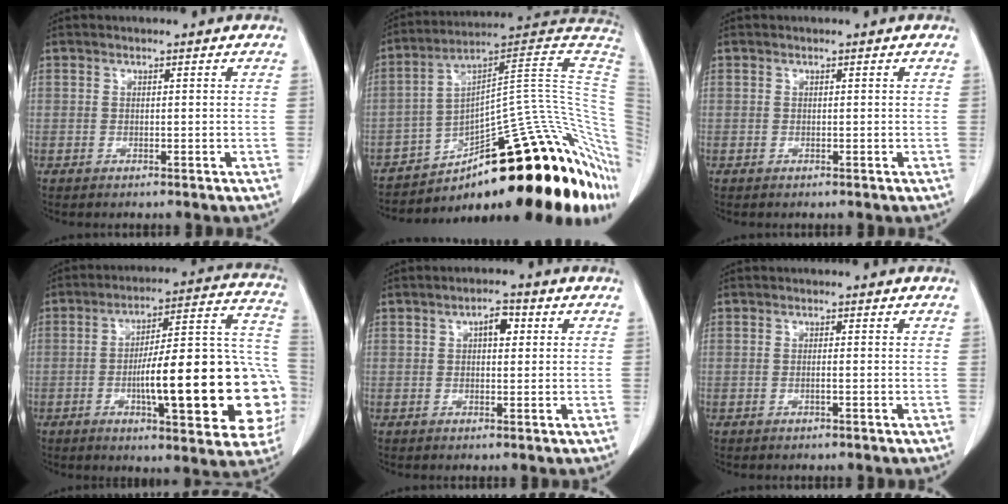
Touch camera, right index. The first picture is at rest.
{"total": 33.4, "force": [-11.7, 7.7, 30.3], "torque": [-0.314, 0.051, -0.155]}
{"total": 0.0}
{"total": 25.2, "force": [-5.4, 5.0, 24.1], "torque": [-0.252, 0.032, -0.065]}
{"total": 3.0, "force": [0.9, 1.4, 2.5], "torque": [-0.039, 0.009, 0.012]}
{"total": 0.6, "force": [-0.1, 0.0, 0.6], "torque": [-0.010, 0.002, -0.001]}